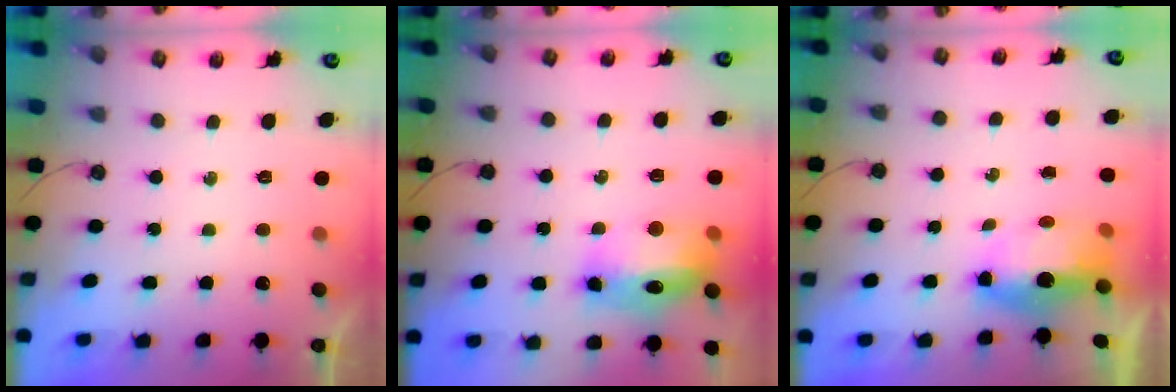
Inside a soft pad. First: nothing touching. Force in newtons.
{"total": 13.9, "press": 13.9, "slide": 1.2}
{"total": 9.0, "press": 8.1, "slide": 3.9}